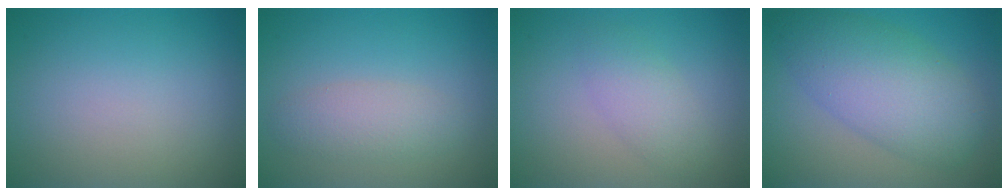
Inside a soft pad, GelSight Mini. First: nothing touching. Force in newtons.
{"total": 2.6, "press": 2.6, "slide": 0.2}
{"total": 2.4, "press": 2.4, "slide": 0.1}
{"total": 7.4, "press": 7.4, "slide": 0.1}